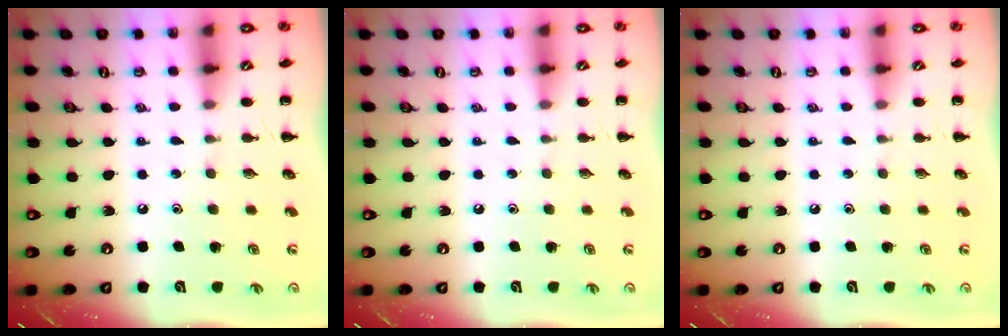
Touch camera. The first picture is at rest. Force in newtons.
{"total": 0.0}
{"total": 0.0}